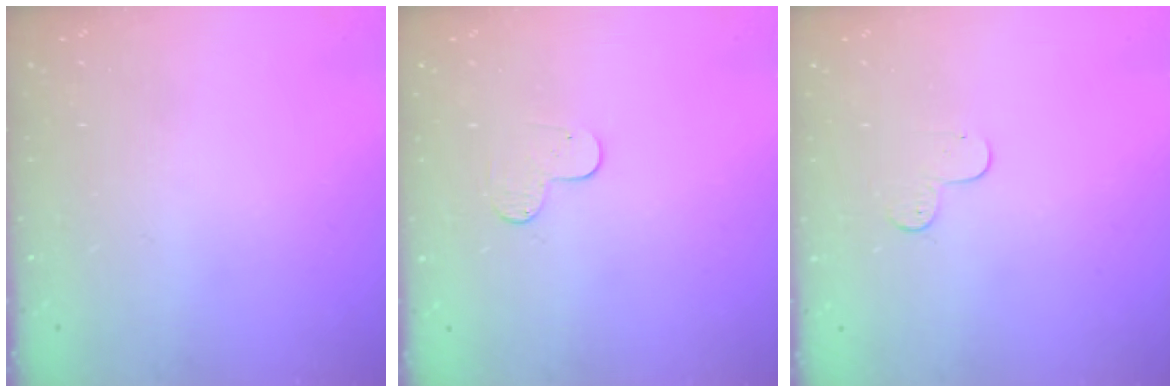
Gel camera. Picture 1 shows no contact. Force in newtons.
{"total": 4.9, "press": 4.9, "slide": 0.4}
{"total": 3.9, "press": 3.9, "slide": 0.4}